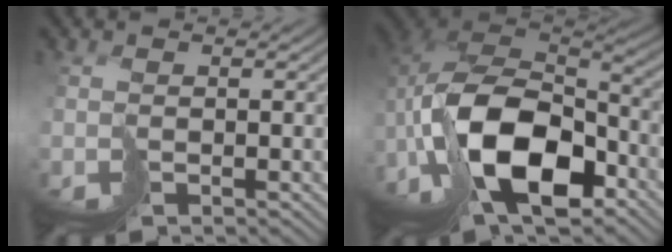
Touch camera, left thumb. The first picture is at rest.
{"total": 16.8, "force": [-7.2, 8.6, 12.5], "torque": [-0.255, -0.013, -0.132]}